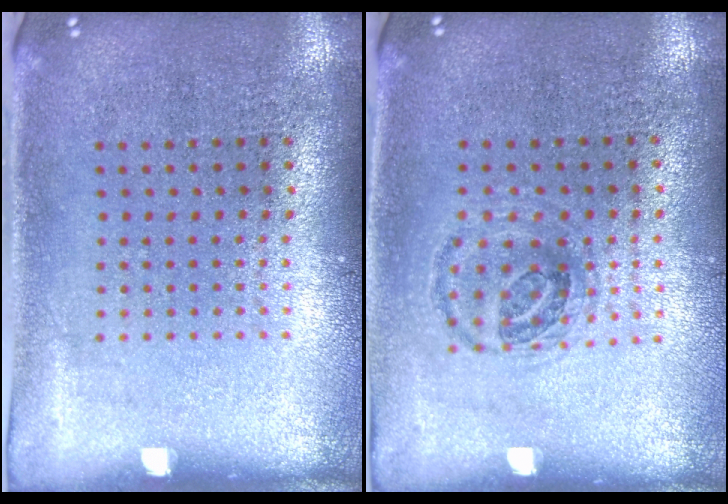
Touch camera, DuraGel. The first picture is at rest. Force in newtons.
{"total": 1.0, "press": 0.9, "slide": 0.5}